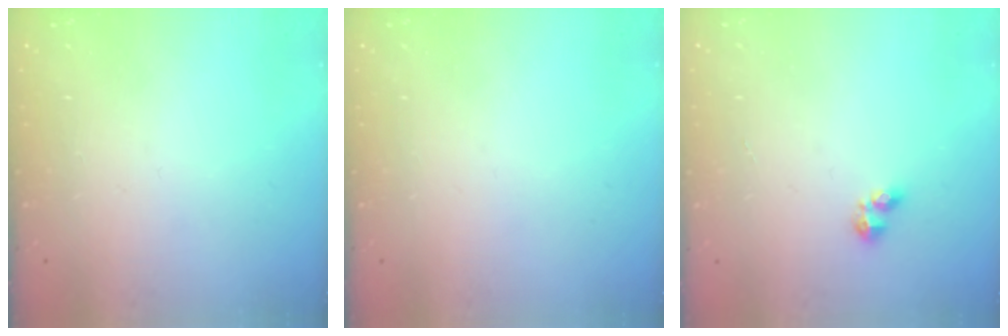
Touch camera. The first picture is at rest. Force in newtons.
{"total": 0.0}
{"total": 2.9, "press": 2.8, "slide": 0.5}